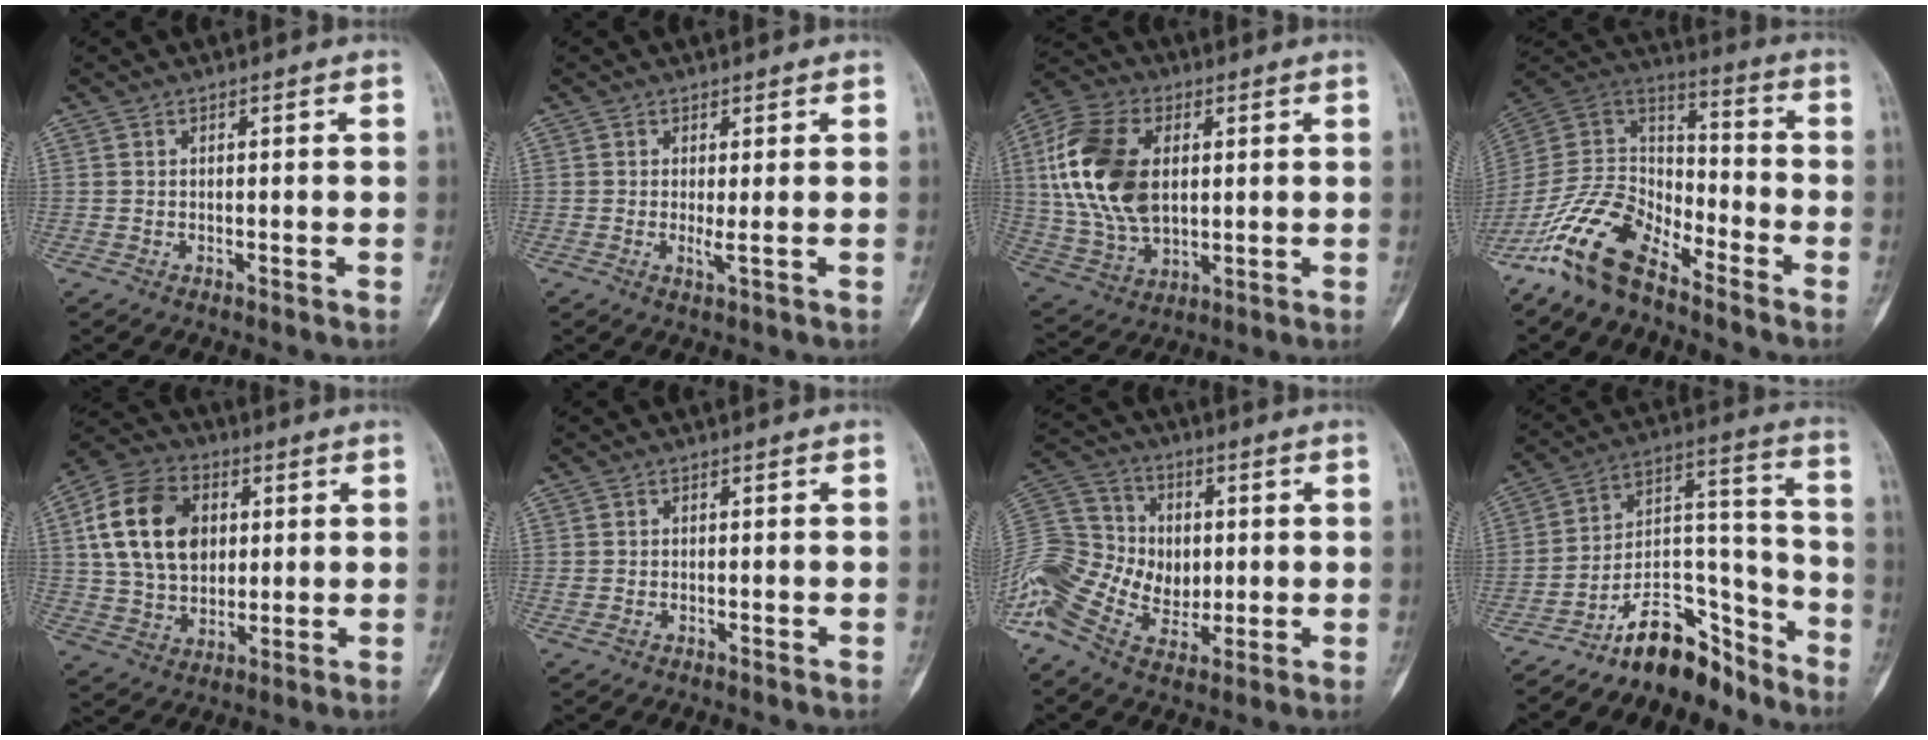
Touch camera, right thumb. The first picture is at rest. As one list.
[{"total": 1.4, "force": [0.0, -0.1, 1.4], "torque": [-0.030, -0.004, 0.000]}, {"total": 19.0, "force": [3.2, 11.9, 14.5], "torque": [-0.291, -0.001, 0.062]}, {"total": 15.2, "force": [-11.0, 6.5, 8.2], "torque": [-0.139, 0.080, -0.219]}, {"total": 16.6, "force": [3.7, 11.9, 11.0], "torque": [-0.176, 0.004, 0.065]}, {"total": 1.0, "force": [-0.4, 0.6, 0.7], "torque": [-0.021, 0.004, -0.006]}, {"total": 21.0, "force": [-2.2, 15.4, 14.1], "torque": [-0.304, 0.020, -0.037]}, {"total": 14.4, "force": [-11.7, 6.1, 5.7], "torque": [-0.062, 0.134, -0.200]}]